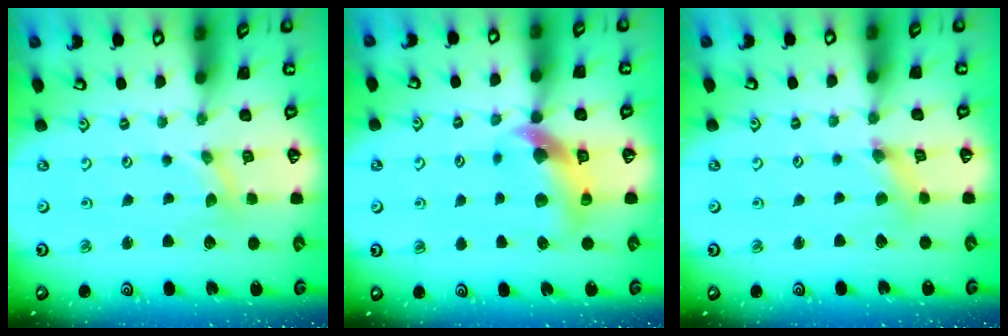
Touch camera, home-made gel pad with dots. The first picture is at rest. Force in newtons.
{"total": 9.9, "press": 9.8, "slide": 1.6}
{"total": 2.5, "press": 2.5, "slide": 0.4}